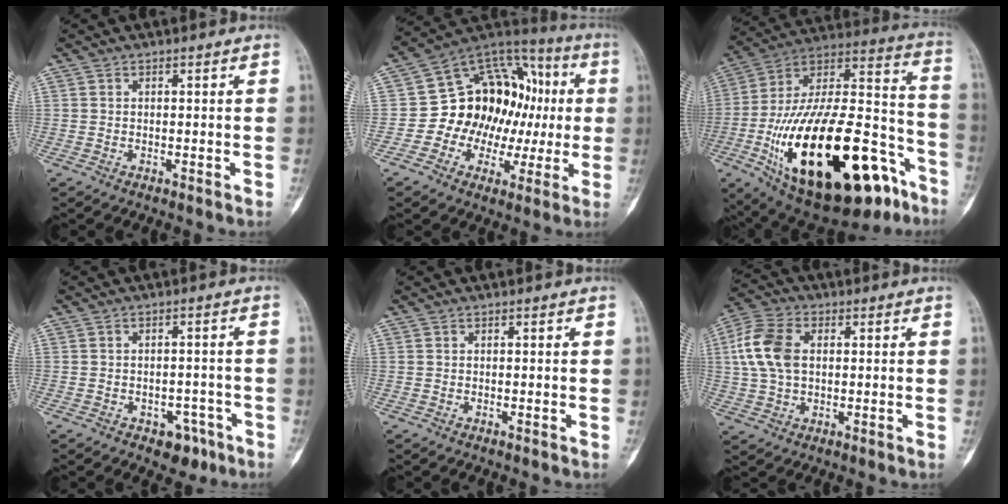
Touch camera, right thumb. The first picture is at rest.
{"total": 19.2, "force": [-0.1, 15.0, 12.1], "torque": [-0.101, 0.056, 0.002]}
{"total": 40.2, "force": [-17.0, 17.1, 32.2], "torque": [-0.531, 0.053, -0.262]}
{"total": 5.0, "force": [-2.8, 3.3, 2.4], "torque": [-0.007, 0.024, -0.033]}
{"total": 0.0}
{"total": 10.6, "force": [1.6, 6.8, 7.9], "torque": [-0.171, 0.015, 0.030]}